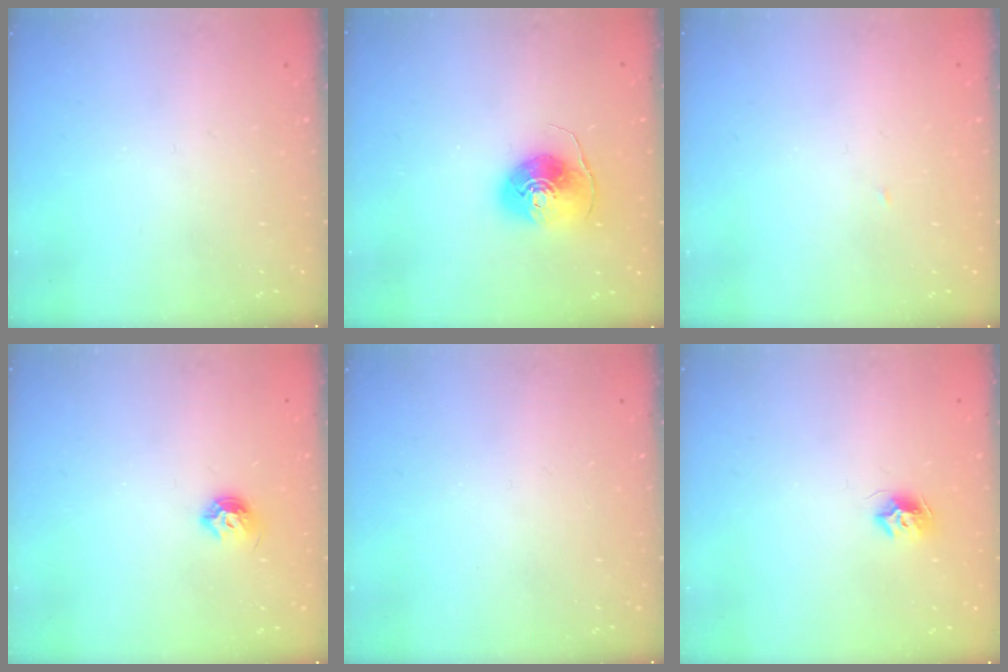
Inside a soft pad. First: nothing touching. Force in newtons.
{"total": 8.1, "press": 8.0, "slide": 0.3}
{"total": 1.4, "press": 1.4, "slide": 0.0}
{"total": 7.5, "press": 7.4, "slide": 1.0}
{"total": 0.0}
{"total": 8.2, "press": 8.1, "slide": 0.5}